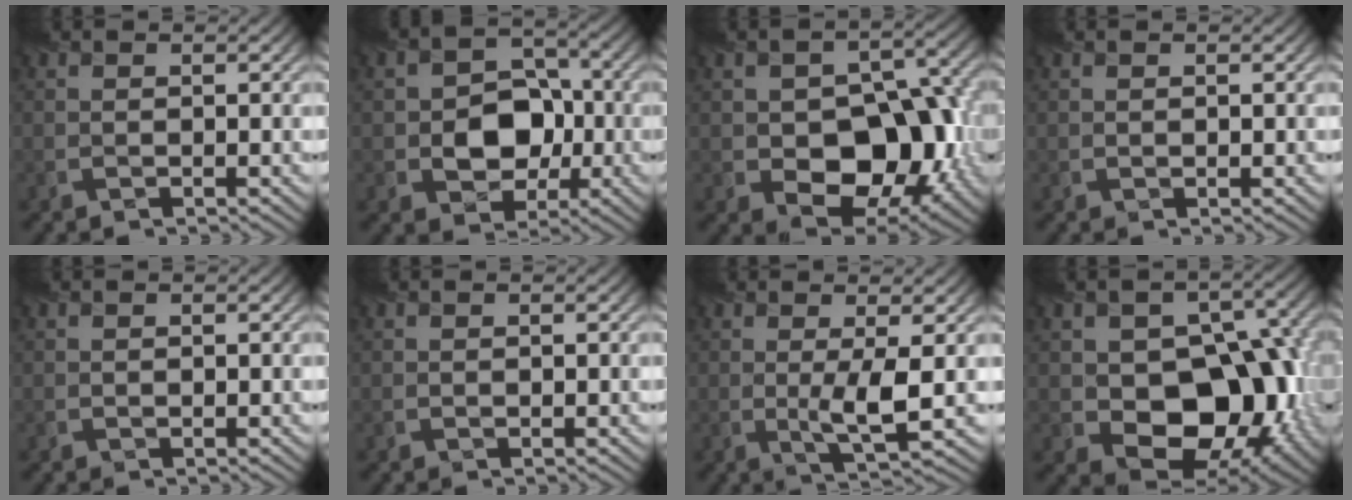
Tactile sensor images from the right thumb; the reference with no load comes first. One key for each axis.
{"total": 8.0, "fx": -1.3, "fy": 6.2, "fz": 4.8, "tx": -0.076, "ty": -0.001, "tz": -0.036}
{"total": 12.5, "fx": -2.6, "fy": 8.4, "fz": 8.9, "tx": -0.131, "ty": -0.013, "tz": -0.040}
{"total": 0.0}
{"total": 0.0}
{"total": 0.0}
{"total": 4.4, "fx": 0.2, "fy": 0.9, "fz": 4.4, "tx": -0.089, "ty": -0.003, "tz": 0.004}
{"total": 14.3, "fx": -2.1, "fy": 10.1, "fz": 9.9, "tx": -0.137, "ty": -0.020, "tz": -0.027}